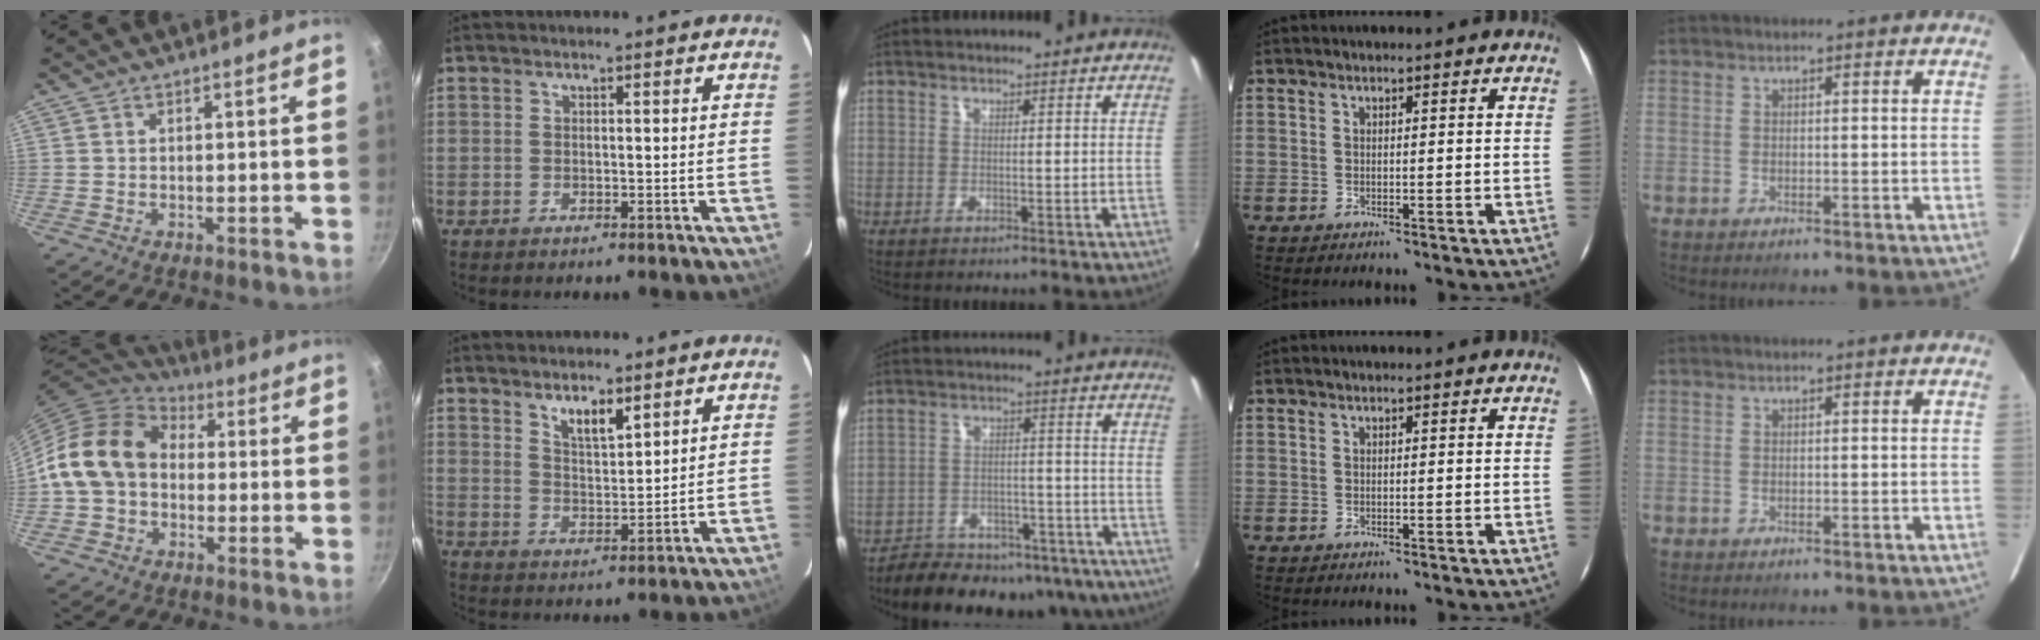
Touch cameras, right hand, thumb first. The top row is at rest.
{"thumb": {"total": 14.5, "force": [0.5, 11.3, 9.1], "torque": [-0.133, 0.032, -0.006]}, "index": {"total": 5.3, "force": [3.8, 1.5, 3.3], "torque": [-0.058, -0.002, 0.070]}, "middle": {"total": 20.3, "force": [-16.2, 8.8, 8.4], "torque": [-0.160, 0.011, -0.197]}}